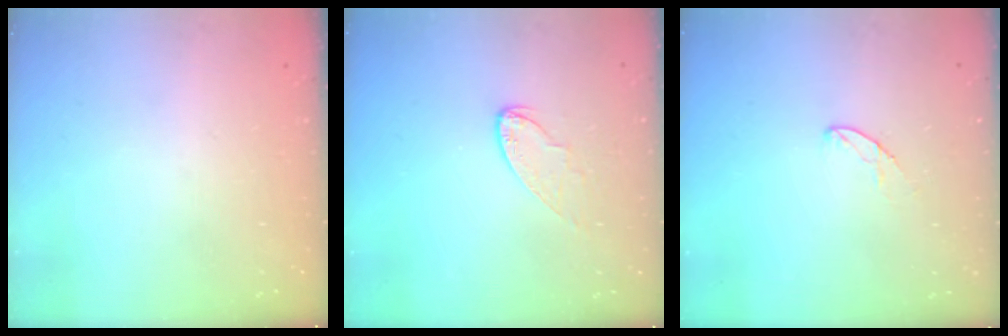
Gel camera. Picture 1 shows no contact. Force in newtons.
{"total": 6.6, "press": 6.6, "slide": 0.3}
{"total": 4.9, "press": 4.9, "slide": 0.5}